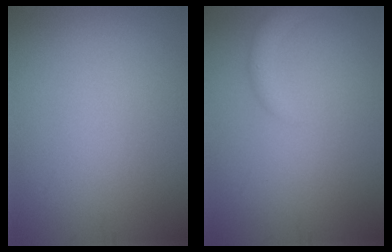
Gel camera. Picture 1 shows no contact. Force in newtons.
{"total": 2.3, "press": 2.3, "slide": 0.3}